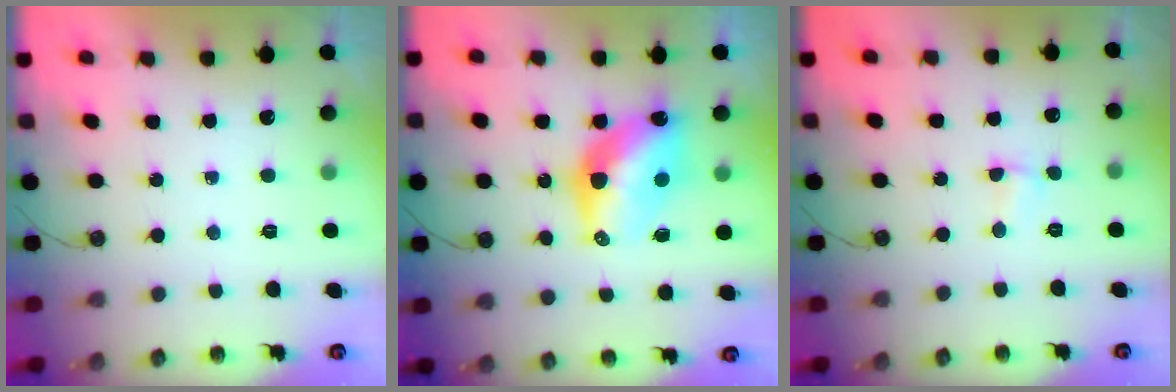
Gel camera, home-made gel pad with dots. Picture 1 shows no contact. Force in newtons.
{"total": 12.4, "press": 12.3, "slide": 1.2}
{"total": 1.7, "press": 1.5, "slide": 0.8}